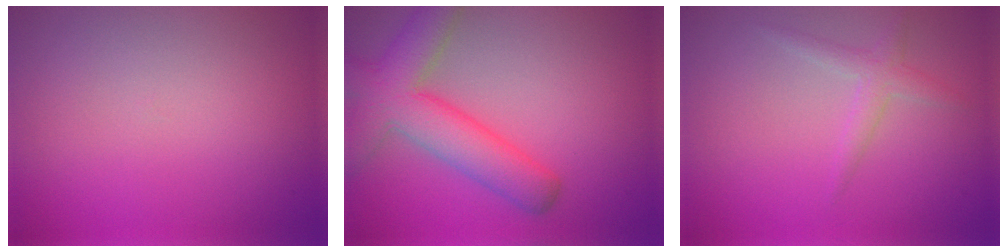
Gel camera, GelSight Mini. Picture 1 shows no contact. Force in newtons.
{"total": 6.9, "press": 6.9, "slide": 0.3}
{"total": 1.6, "press": 1.6, "slide": 0.0}